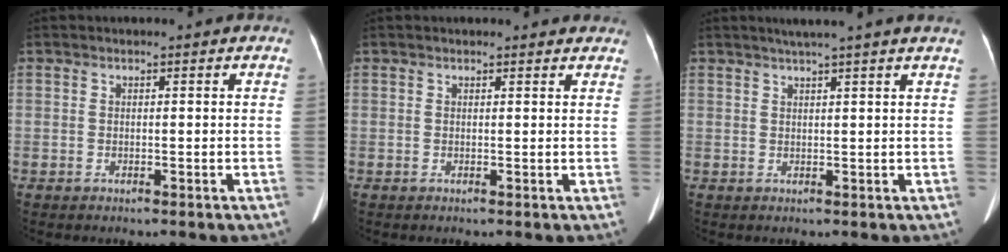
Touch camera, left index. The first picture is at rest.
{"total": 3.8, "force": [3.6, 1.1, 0.8], "torque": [-0.007, 0.008, 0.029]}
{"total": 5.8, "force": [4.7, -1.2, 3.3], "torque": [-0.045, 0.019, 0.060]}